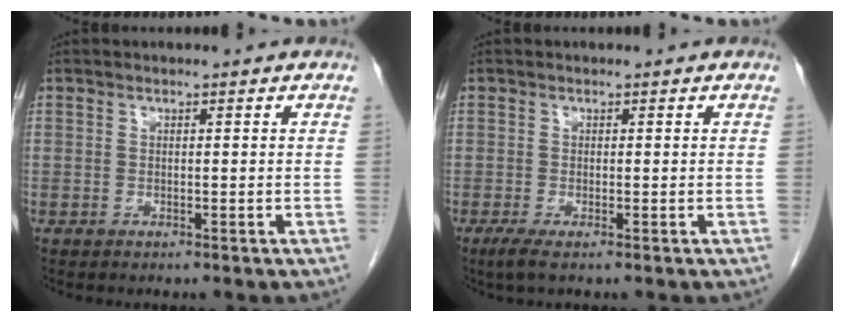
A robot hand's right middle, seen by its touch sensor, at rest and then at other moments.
{"total": 1.7, "force": [-0.9, 0.1, 1.5], "torque": [-0.033, -0.008, -0.018]}